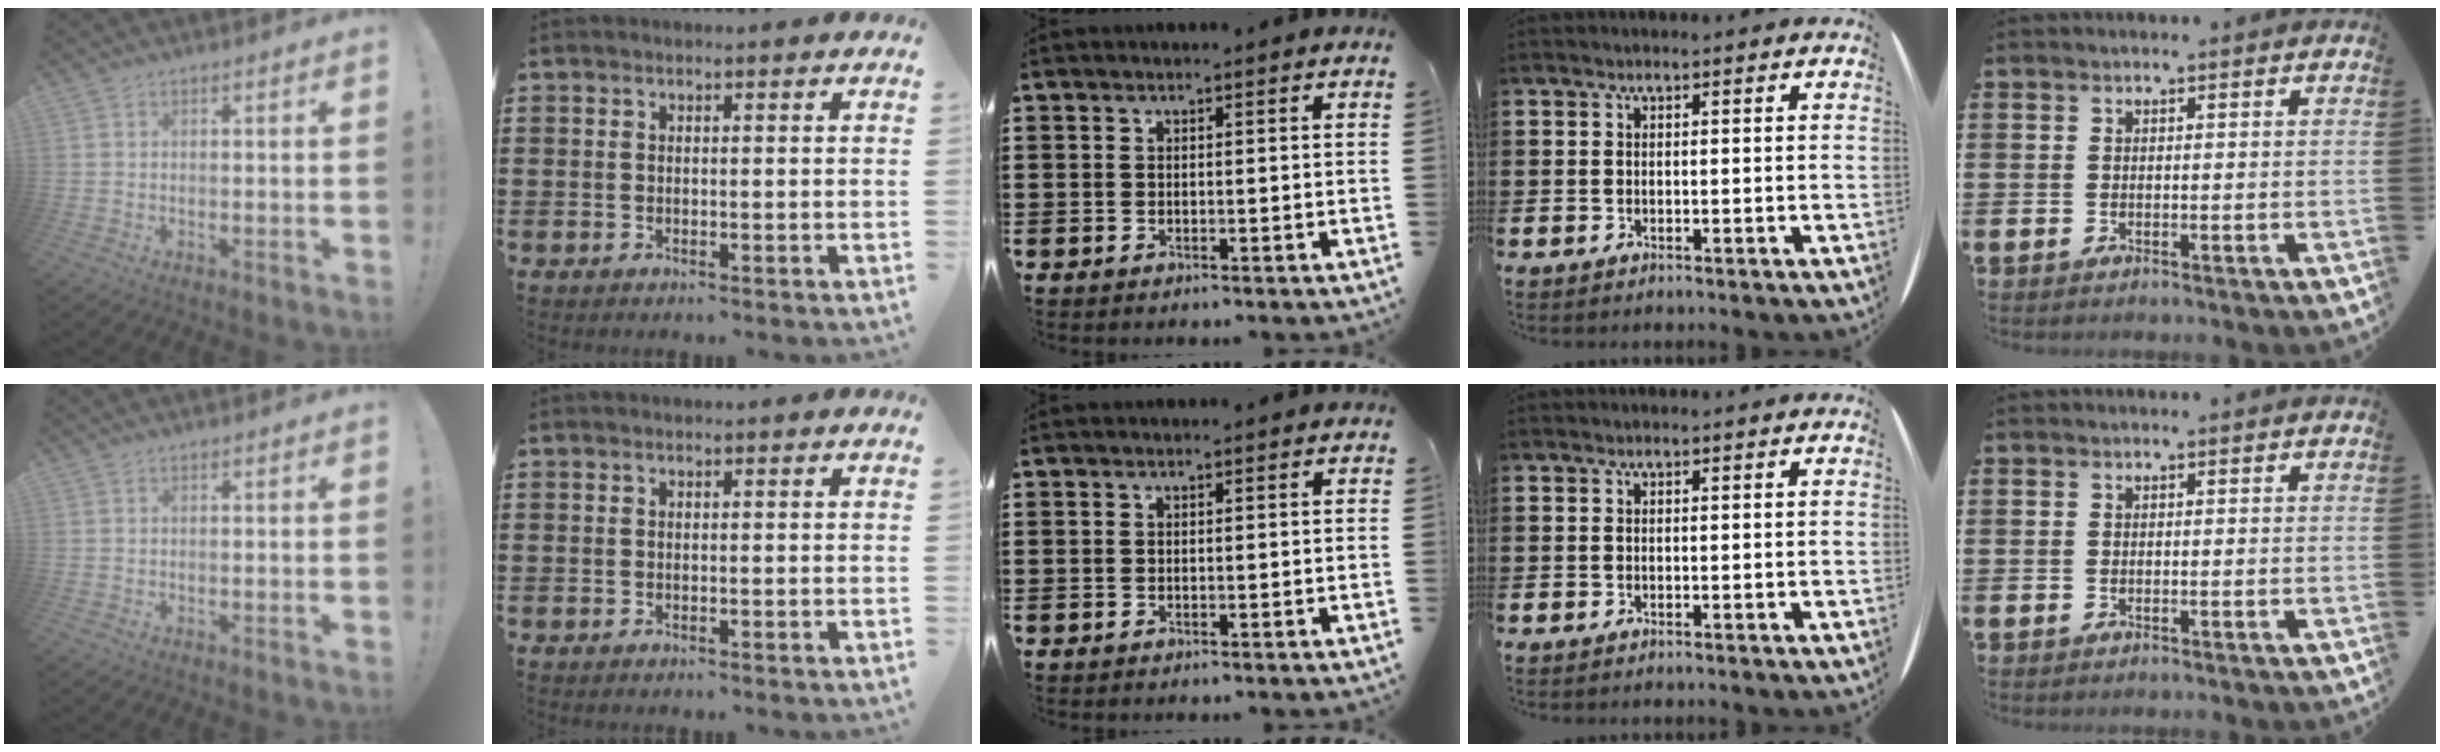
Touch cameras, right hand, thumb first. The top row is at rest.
{}